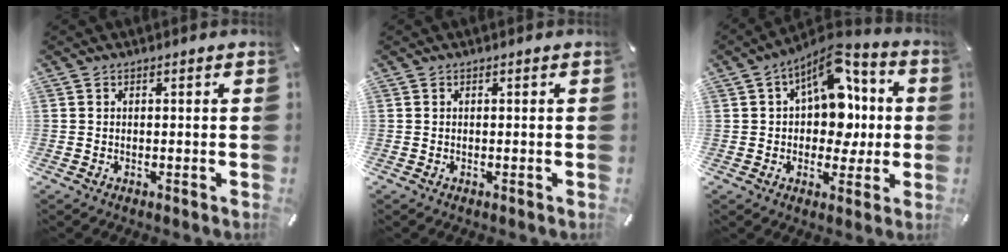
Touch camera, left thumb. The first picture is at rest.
{"total": 0.0}
{"total": 13.8, "force": [4.3, 9.3, 9.2], "torque": [-0.138, -0.029, 0.076]}